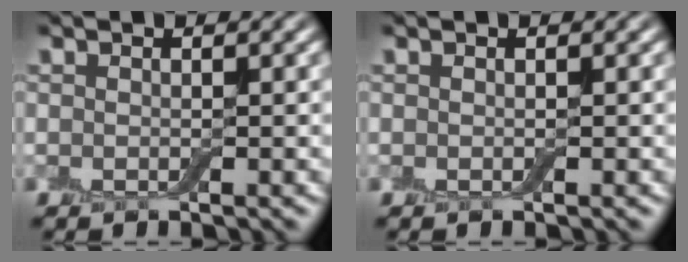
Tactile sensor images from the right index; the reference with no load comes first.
{"total": 0.0}